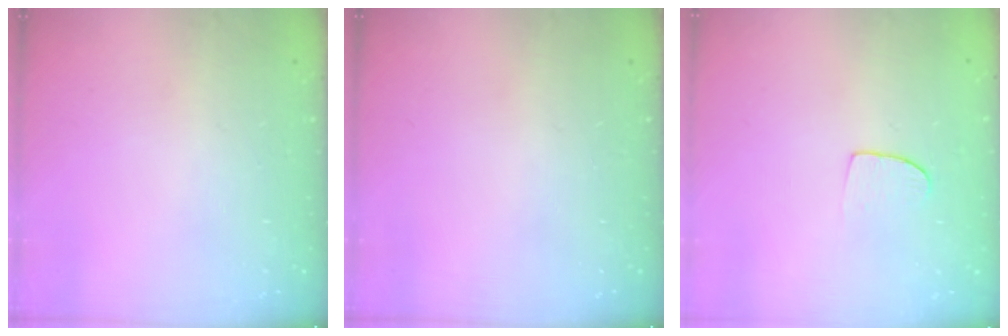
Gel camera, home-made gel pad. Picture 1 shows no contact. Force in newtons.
{"total": 0.0}
{"total": 6.4, "press": 6.3, "slide": 0.4}